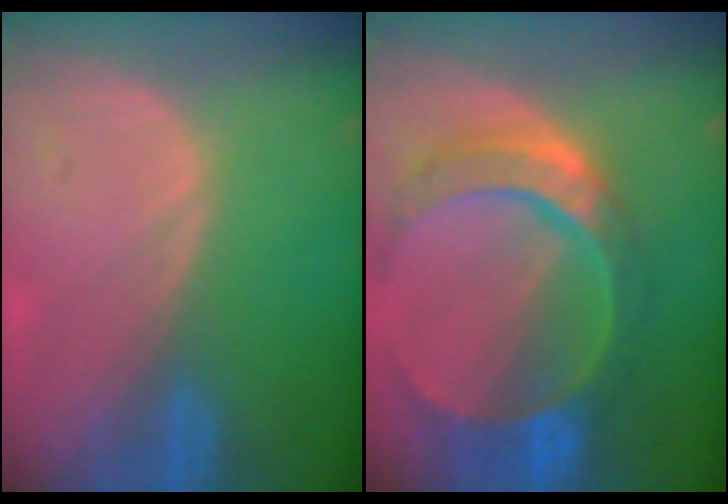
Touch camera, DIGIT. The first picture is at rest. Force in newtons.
{"total": 11.0, "press": 9.3, "slide": 5.8}